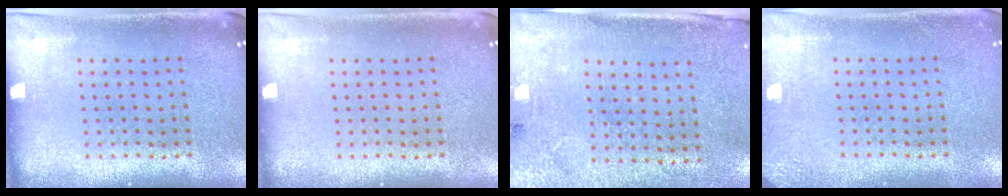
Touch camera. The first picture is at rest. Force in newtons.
{"total": 0.0}
{"total": 2.7, "press": 2.4, "slide": 1.3}
{"total": 1.7, "press": 1.7, "slide": 0.2}